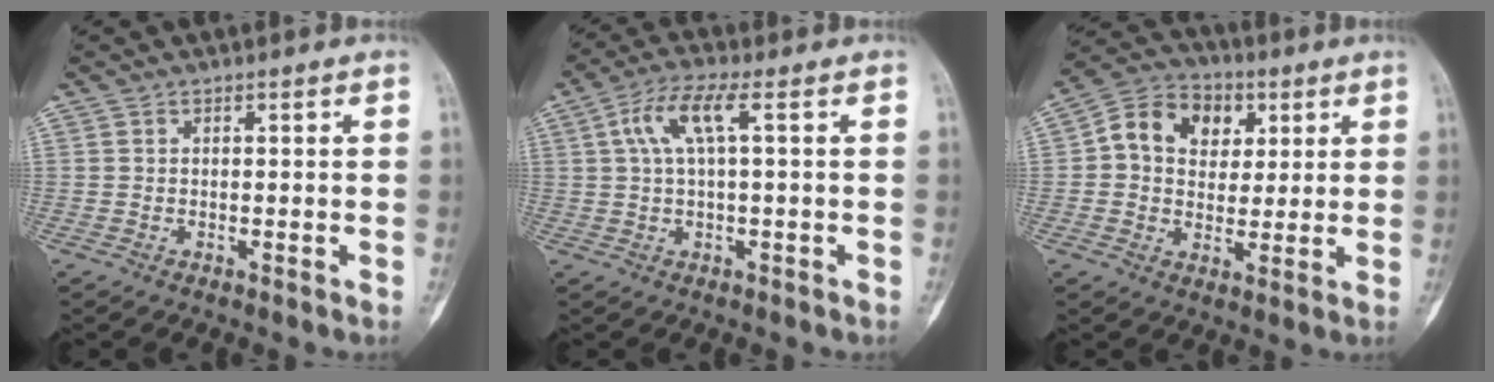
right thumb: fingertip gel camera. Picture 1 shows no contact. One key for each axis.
{"total": 6.9, "fx": 1.8, "fy": 1.7, "fz": 6.5, "tx": -0.149, "ty": 0.024, "tz": 0.037}
{"total": 12.1, "fx": 3.1, "fy": 9.5, "fz": 6.8, "tx": -0.076, "ty": 0.009, "tz": 0.043}